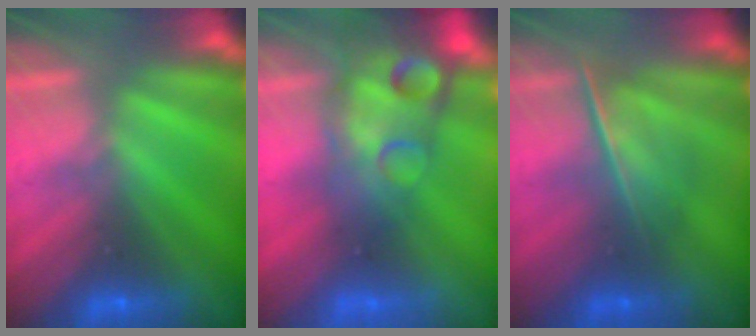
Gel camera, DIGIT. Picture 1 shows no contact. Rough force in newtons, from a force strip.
{"total": 7.3}
{"total": 2.3}